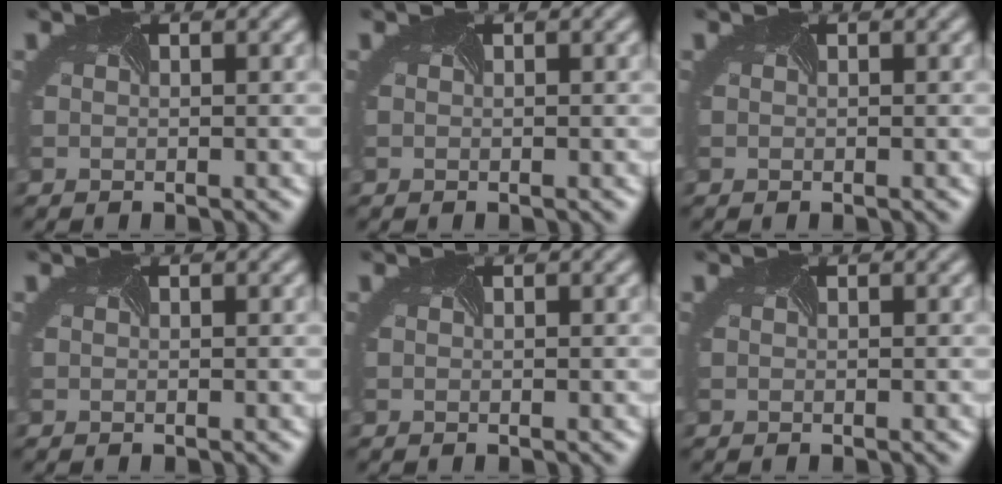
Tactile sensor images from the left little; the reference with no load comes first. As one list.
[{"total": 0.0}, {"total": 0.0}, {"total": 0.0}, {"total": 0.0}, {"total": 0.0}]